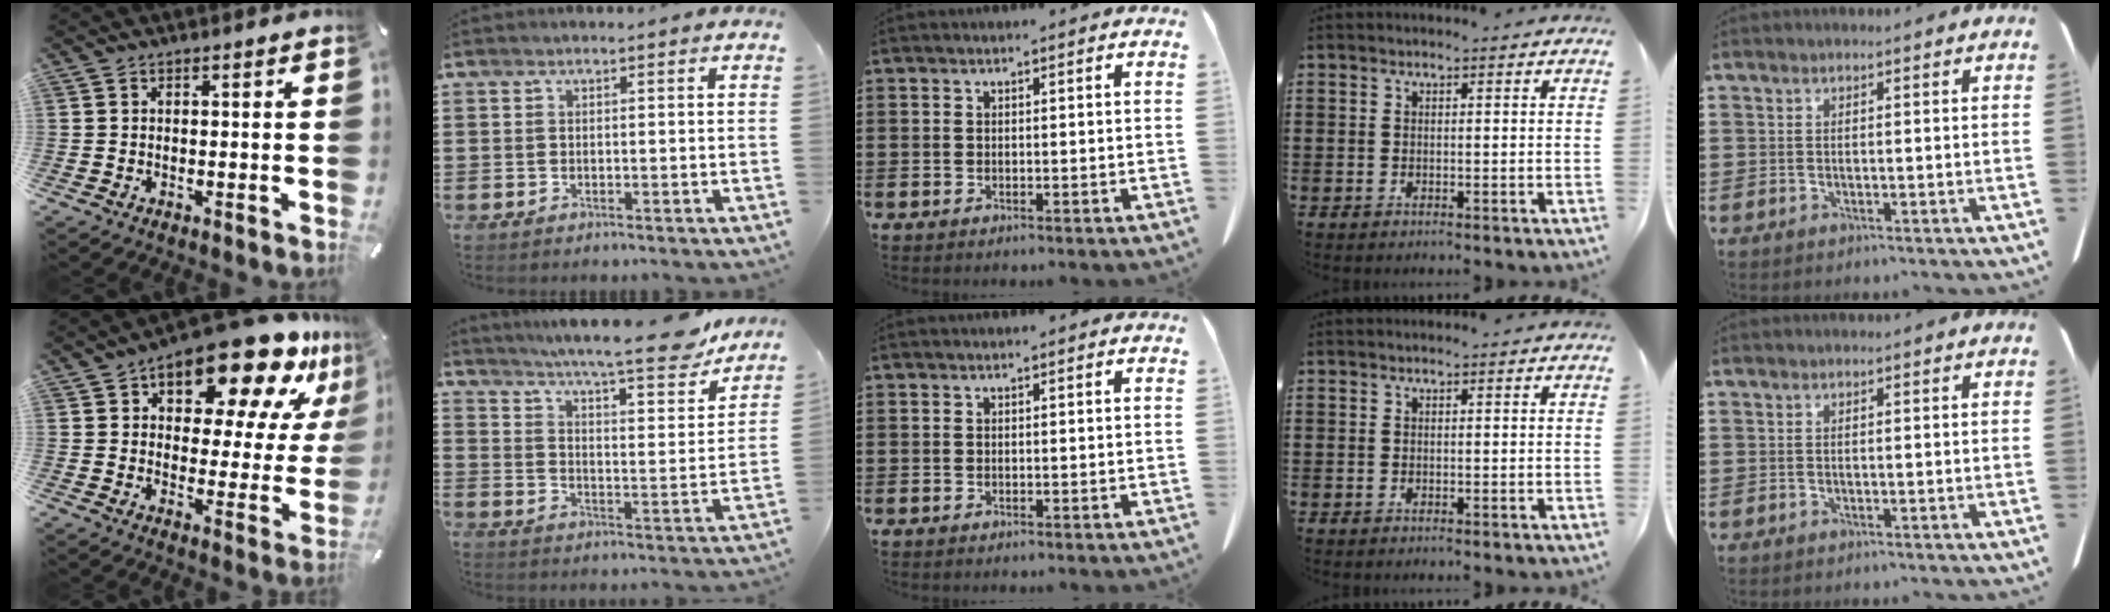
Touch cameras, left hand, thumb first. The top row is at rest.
{"thumb": {"total": 19.8, "force": [13.7, 8.2, 11.6], "torque": [-0.162, -0.101, 0.224]}, "index": {"total": 10.4, "force": [8.9, 0.4, 5.2], "torque": [-0.099, -0.059, 0.145]}}